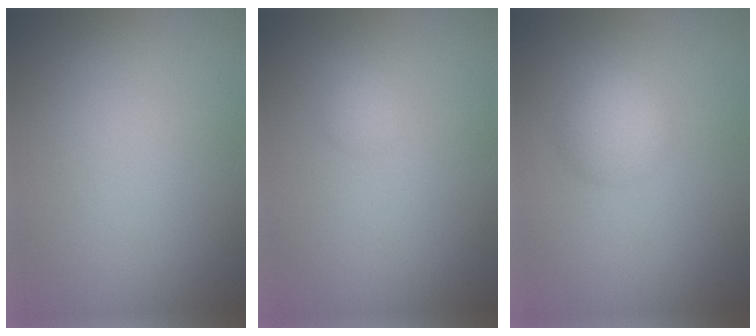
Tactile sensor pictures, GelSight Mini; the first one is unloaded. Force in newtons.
{"total": 1.0, "press": 1.0, "slide": 0.0}
{"total": 2.5, "press": 2.5, "slide": 0.1}